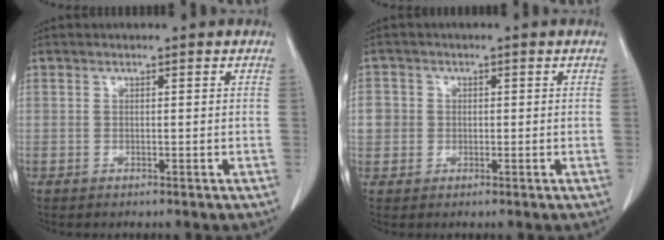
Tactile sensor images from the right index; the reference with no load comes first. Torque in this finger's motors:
{"motor_torque": [0.30, 0.03, 0.15, 0.04]}